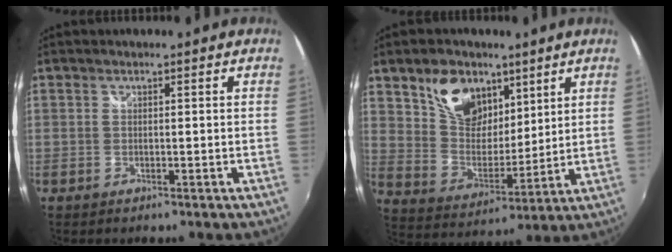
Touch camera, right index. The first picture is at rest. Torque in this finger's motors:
{"motor_torque": [1.09, 1.05, 0.44, 0.09]}